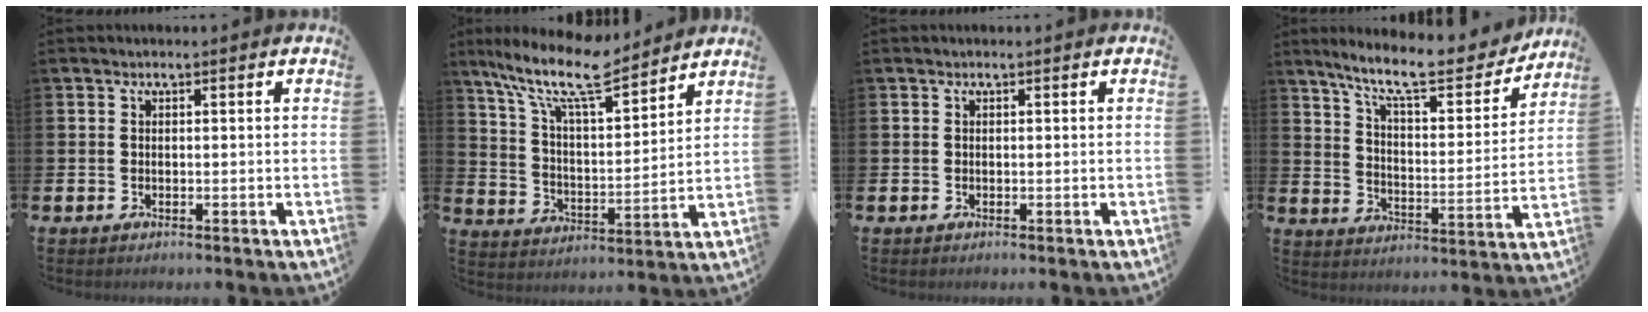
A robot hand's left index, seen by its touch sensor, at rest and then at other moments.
{"total": 11.8, "force": [9.8, 2.4, 6.1], "torque": [-0.148, -0.050, 0.170]}
{"total": 0.0}
{"total": 11.2, "force": [9.8, 2.0, 5.0], "torque": [-0.113, -0.065, 0.164]}